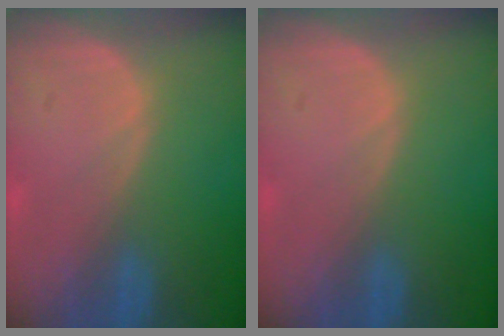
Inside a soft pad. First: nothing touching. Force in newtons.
{"total": 0.0}